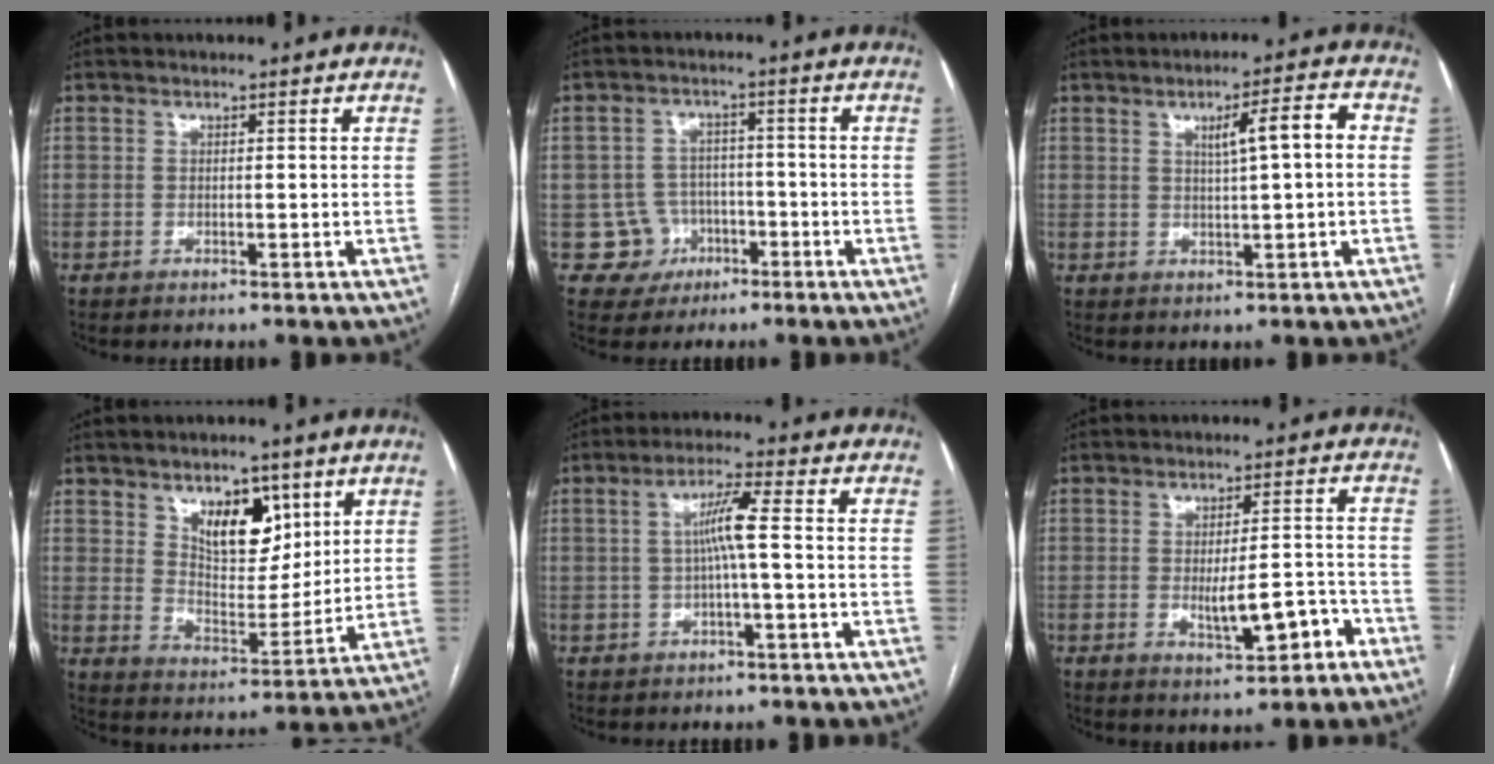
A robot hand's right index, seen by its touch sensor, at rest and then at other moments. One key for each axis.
{"total": 5.4, "fx": -2.0, "fy": 5.0, "fz": -0.1, "tx": 0.012, "ty": 0.015, "tz": -0.027}
{"total": 5.5, "fx": 1.0, "fy": 0.5, "fz": 5.4, "tx": -0.082, "ty": 0.011, "tz": 0.016}
{"total": 9.6, "fx": 5.1, "fy": 4.8, "fz": 6.5, "tx": -0.099, "ty": -0.003, "tz": 0.093}
{"total": 5.1, "fx": 0.0, "fy": -0.3, "fz": 5.1, "tx": -0.091, "ty": 0.014, "tz": 0.001}
{"total": 6.7, "fx": -2.8, "fy": 1.6, "fz": 5.9, "tx": -0.084, "ty": 0.005, "tz": -0.032}